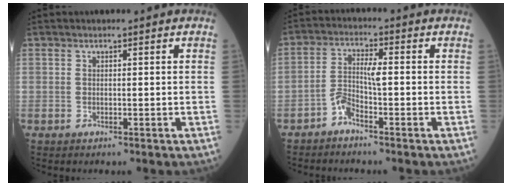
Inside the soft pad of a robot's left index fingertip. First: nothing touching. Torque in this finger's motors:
{"motor_torque": [0.01, 0.29, 0.08, 0.05]}